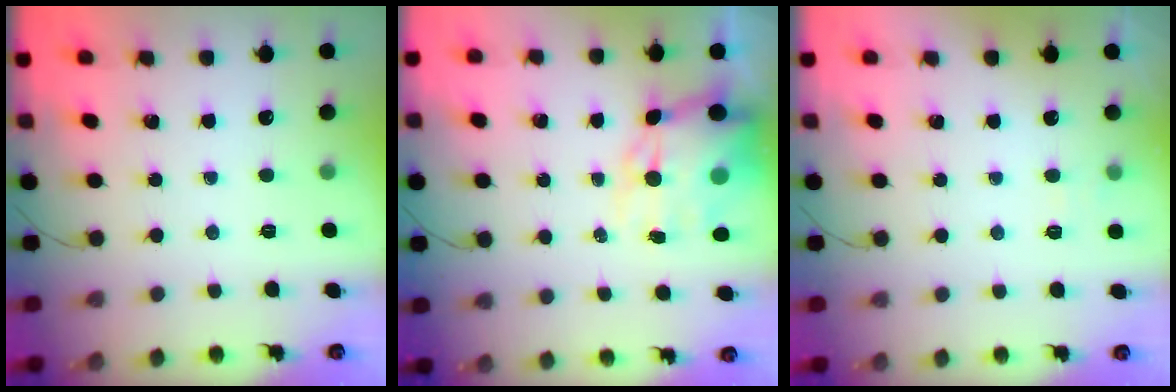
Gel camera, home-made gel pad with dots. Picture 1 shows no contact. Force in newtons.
{"total": 12.7, "press": 12.2, "slide": 3.3}
{"total": 3.1, "press": 2.5, "slide": 1.8}